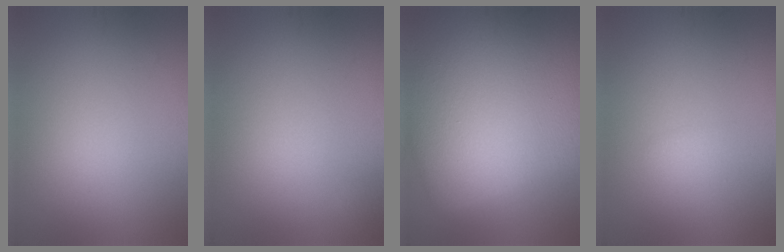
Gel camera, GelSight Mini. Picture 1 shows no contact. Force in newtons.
{"total": 0.9, "press": 0.9, "slide": 0.2}
{"total": 19.1, "press": 19.1, "slide": 1.1}
{"total": 1.0, "press": 1.0, "slide": 0.1}